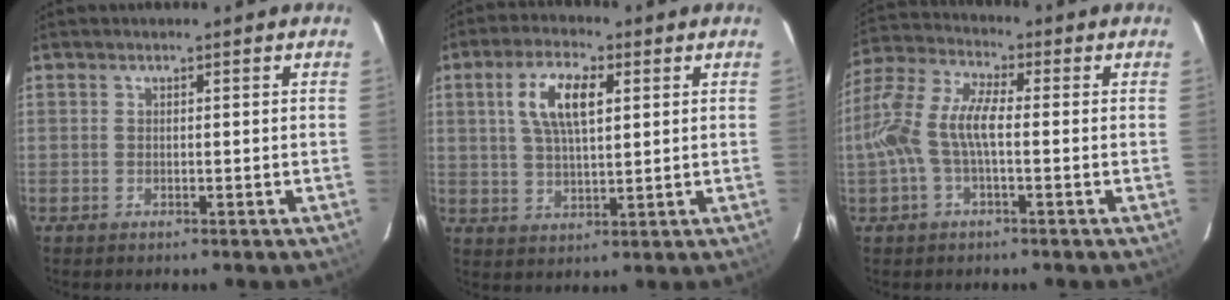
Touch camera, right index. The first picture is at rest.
{"total": 8.8, "force": [2.7, 3.5, 7.6], "torque": [-0.144, 0.012, 0.052]}
{"total": 11.1, "force": [-1.3, 4.1, 10.2], "torque": [-0.223, 0.015, -0.030]}